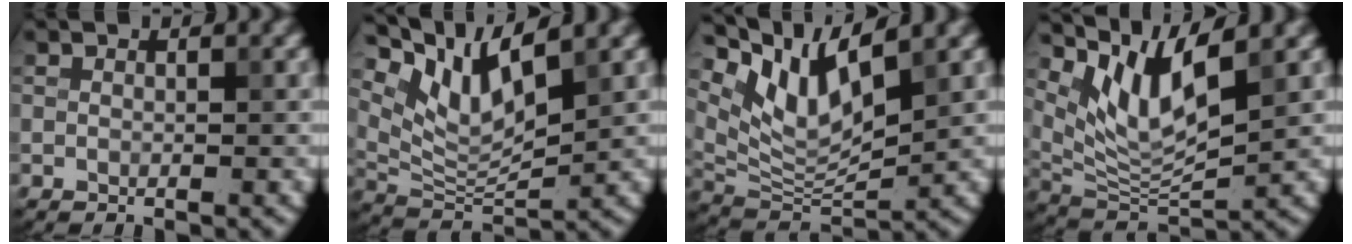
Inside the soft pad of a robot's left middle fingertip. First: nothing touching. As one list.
[{"total": 6.8, "force": [4.5, 2.1, 4.7], "torque": [-0.097, -0.003, 0.089]}, {"total": 7.4, "force": [4.6, 2.5, 5.2], "torque": [-0.103, -0.006, 0.091]}, {"total": 6.6, "force": [4.0, 1.8, 4.9], "torque": [-0.099, -0.013, 0.084]}]